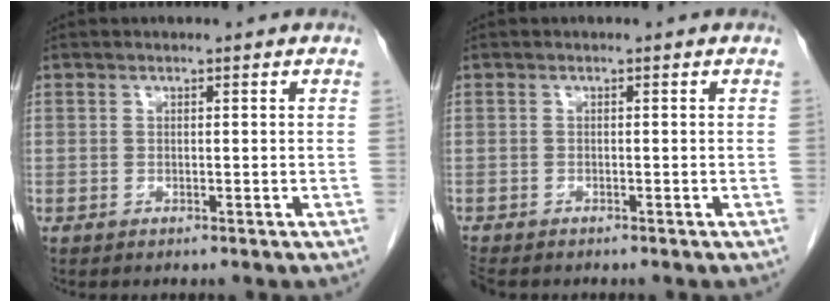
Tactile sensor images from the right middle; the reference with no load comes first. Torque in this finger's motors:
{"motor_torque": [0.49, -0.36, 0.14, 0.01]}